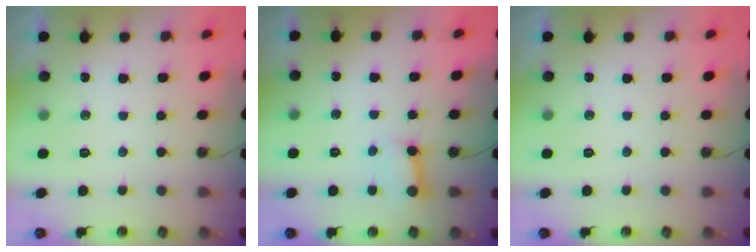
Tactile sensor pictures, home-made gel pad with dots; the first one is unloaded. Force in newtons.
{"total": 4.6, "press": 4.6, "slide": 0.6}
{"total": 0.0}